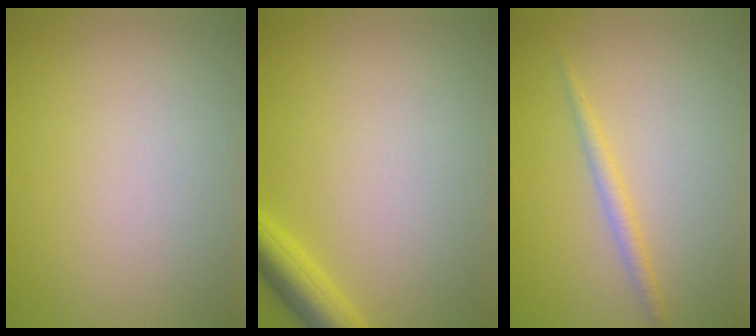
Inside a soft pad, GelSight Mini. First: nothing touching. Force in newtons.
{"total": 2.9, "press": 2.9, "slide": 0.2}
{"total": 1.4, "press": 1.4, "slide": 0.1}